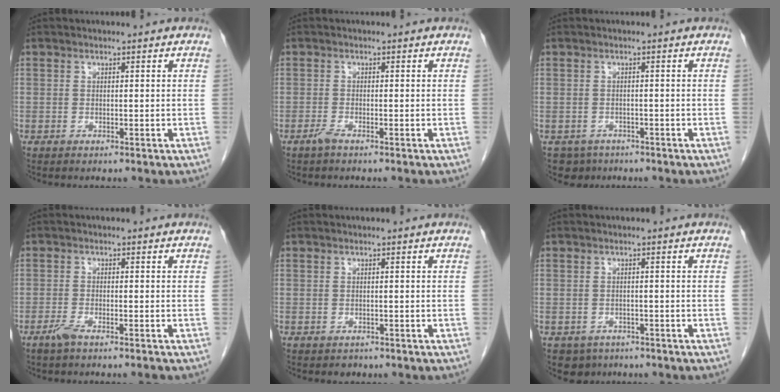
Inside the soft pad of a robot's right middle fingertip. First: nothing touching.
{"total": 1.3, "force": [-1.0, 0.0, 0.8], "torque": [-0.021, -0.002, -0.023]}
{"total": 3.1, "force": [-2.3, 2.2, -0.1], "torque": [-0.001, 0.002, -0.035]}
{"total": 2.3, "force": [-1.8, 0.0, 1.4], "torque": [-0.034, -0.004, -0.040]}
{"total": 1.0, "force": [-0.7, 0.6, 0.0], "torque": [-0.007, 0.000, -0.009]}
{"total": 3.3, "force": [-2.2, 2.4, 0.2], "torque": [-0.006, 0.003, -0.032]}